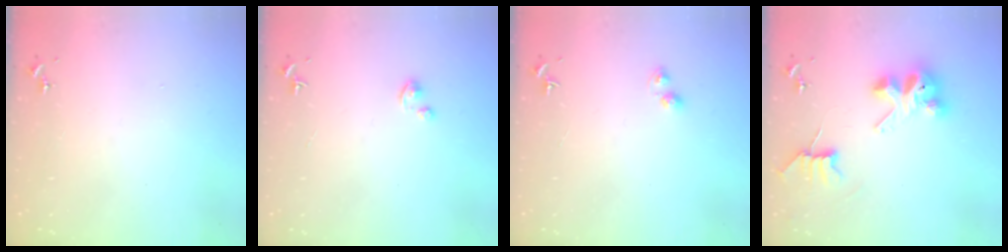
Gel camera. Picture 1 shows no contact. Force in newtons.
{"total": 2.2, "press": 2.2, "slide": 0.2}
{"total": 3.5, "press": 3.5, "slide": 0.5}
{"total": 8.4, "press": 8.3, "slide": 0.7}